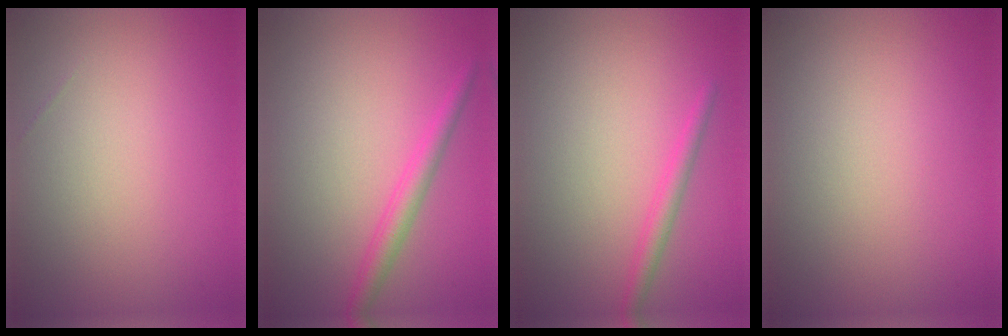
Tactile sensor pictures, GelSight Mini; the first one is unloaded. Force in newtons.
{"total": 2.3, "press": 2.3, "slide": 0.1}
{"total": 1.8, "press": 1.8, "slide": 0.1}
{"total": 0.0}